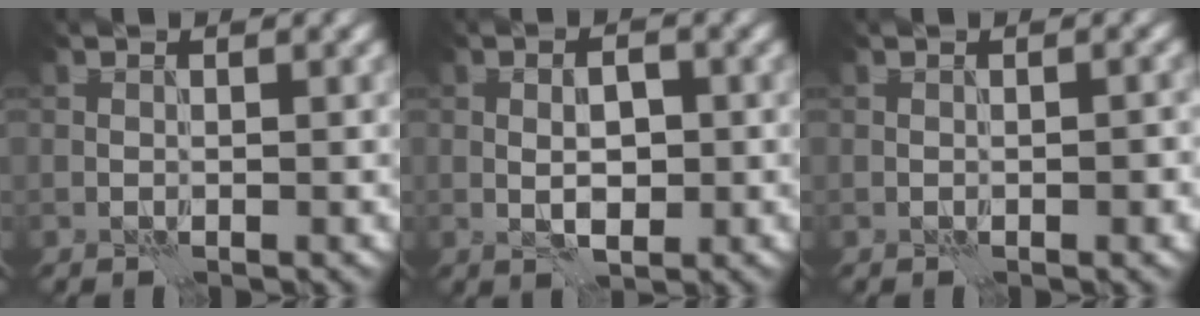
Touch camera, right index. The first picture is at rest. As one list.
[{"total": 2.9, "force": [-0.3, 1.5, 2.5], "torque": [-0.038, 0.002, -0.005]}, {"total": 1.0, "force": [-0.3, 0.3, 0.9], "torque": [-0.015, 0.003, -0.004]}]